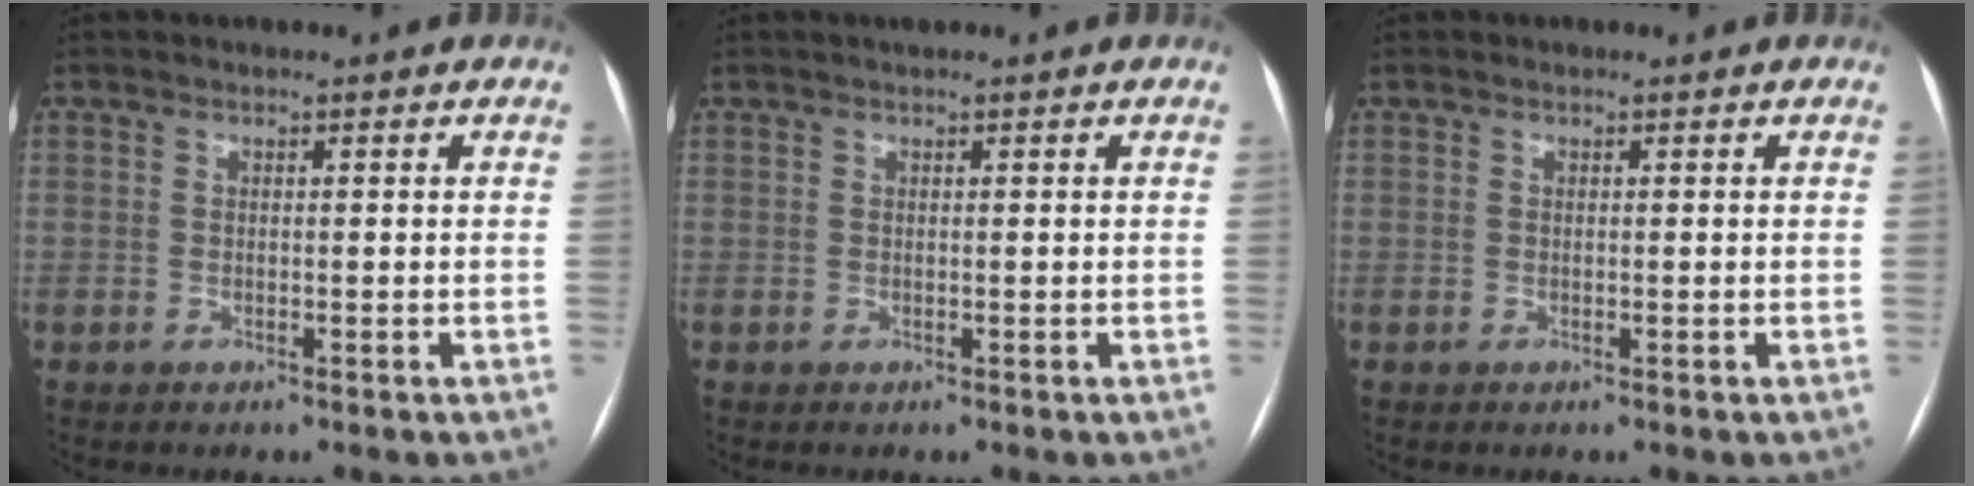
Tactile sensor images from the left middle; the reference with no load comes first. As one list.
[{"total": 0.9, "force": [0.7, 0.0, 0.5], "torque": [-0.008, 0.013, 0.013]}, {"total": 0.0}]